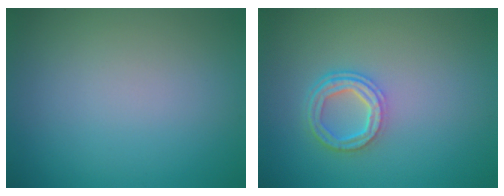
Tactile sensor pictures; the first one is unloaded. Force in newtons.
{"total": 3.6, "press": 2.8, "slide": 2.3}